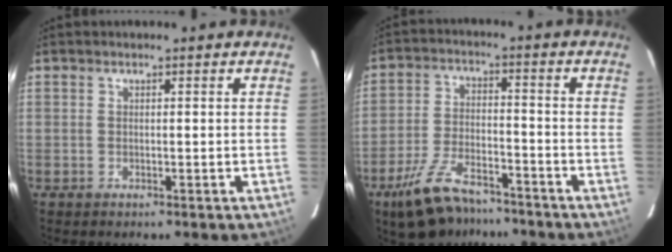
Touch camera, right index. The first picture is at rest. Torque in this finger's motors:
{"motor_torque": [0.94, -0.86, 0.20, 0.10]}